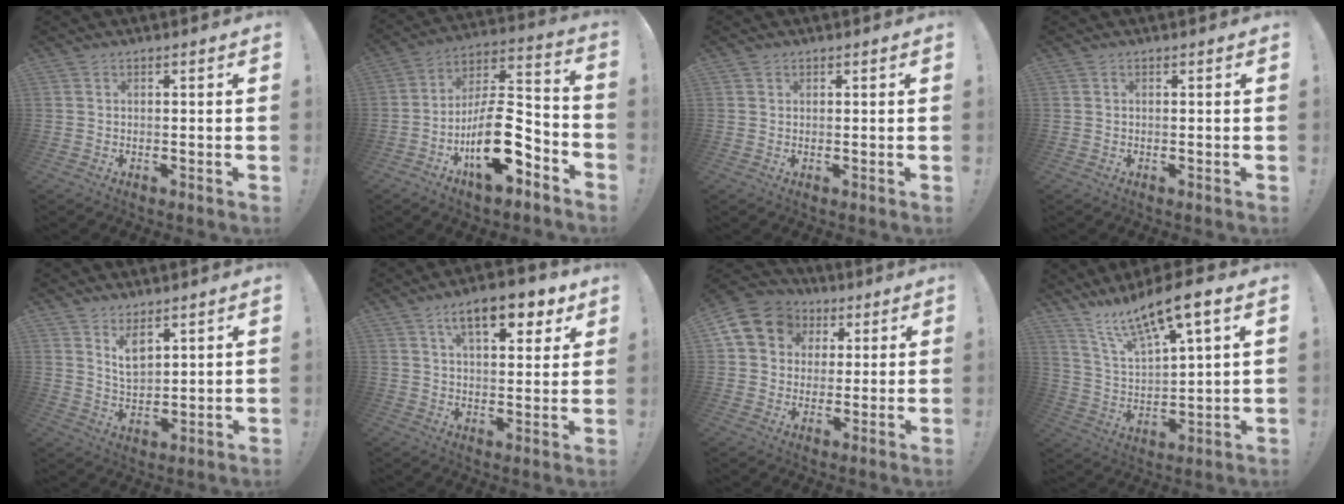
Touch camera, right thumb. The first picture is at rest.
{"total": 19.1, "force": [-8.1, 9.8, 14.2], "torque": [-0.227, 0.049, -0.123]}
{"total": 1.0, "force": [0.6, 0.7, 0.1], "torque": [0.004, -0.003, 0.011]}
{"total": 0.0}
{"total": 7.3, "force": [4.9, 3.9, 3.8], "torque": [-0.066, -0.029, 0.092]}
{"total": 13.0, "force": [7.2, 5.0, 9.6], "torque": [-0.142, -0.024, 0.118]}
{"total": 12.6, "force": [4.2, 10.7, 5.0], "torque": [-0.067, -0.015, 0.086]}
{"total": 13.7, "force": [11.0, 2.7, 7.8], "torque": [-0.152, -0.075, 0.189]}